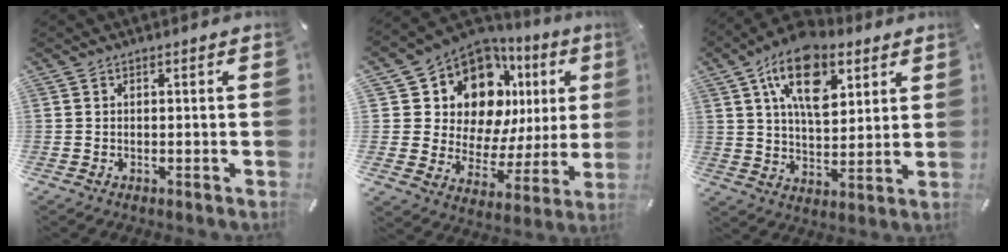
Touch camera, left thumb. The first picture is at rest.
{"total": 14.6, "force": [8.9, 9.4, 6.8], "torque": [-0.113, -0.083, 0.156]}
{"total": 15.7, "force": [7.9, 8.9, 10.2], "torque": [-0.165, -0.019, 0.142]}